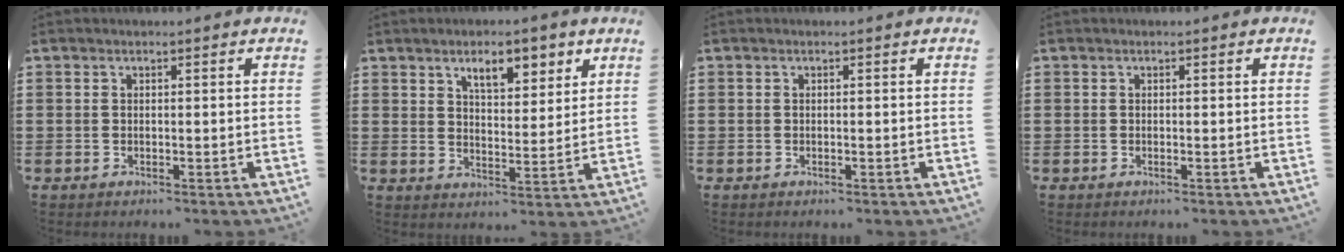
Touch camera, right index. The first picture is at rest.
{"total": 6.2, "force": [4.0, 2.5, 4.0], "torque": [-0.060, -0.006, 0.064]}
{"total": 0.0}
{"total": 0.0}